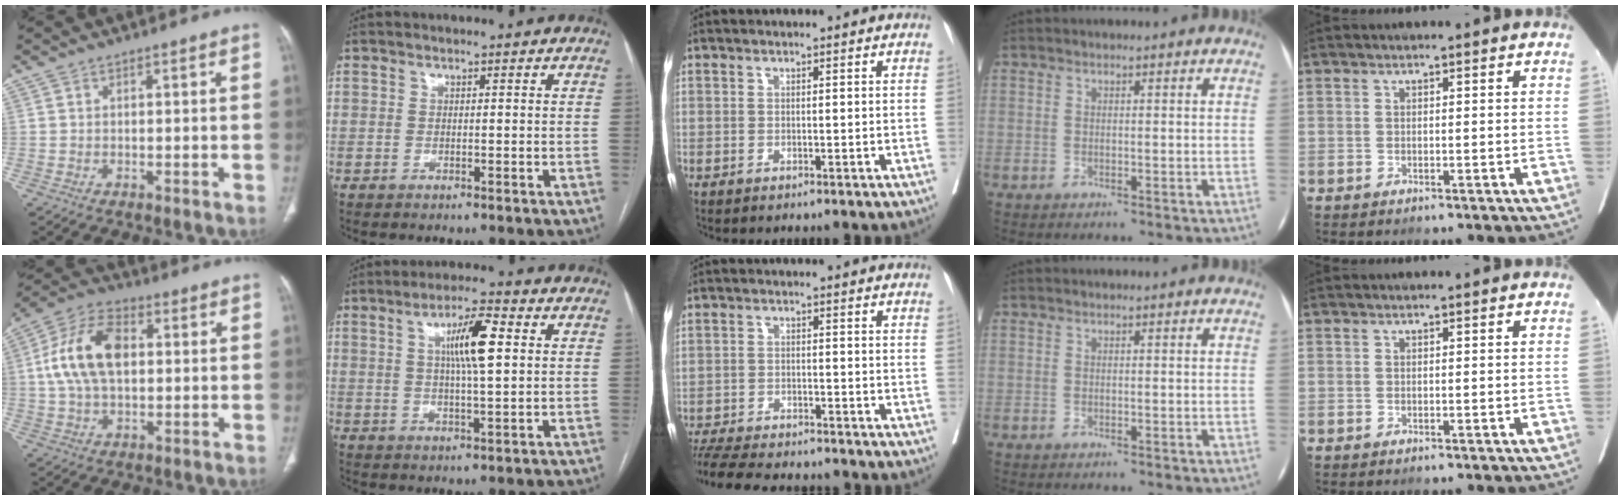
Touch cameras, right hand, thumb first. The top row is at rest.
{"thumb": {"total": 13.9, "force": [1.6, 8.4, 11.0], "torque": [-0.209, 0.023, 0.025]}, "index": {"total": 8.2, "force": [2.0, 1.0, 7.9], "torque": [-0.142, 0.010, 0.034]}, "middle": {"total": 11.9, "force": [-10.8, 1.8, 4.6], "torque": [-0.084, -0.015, -0.163]}}